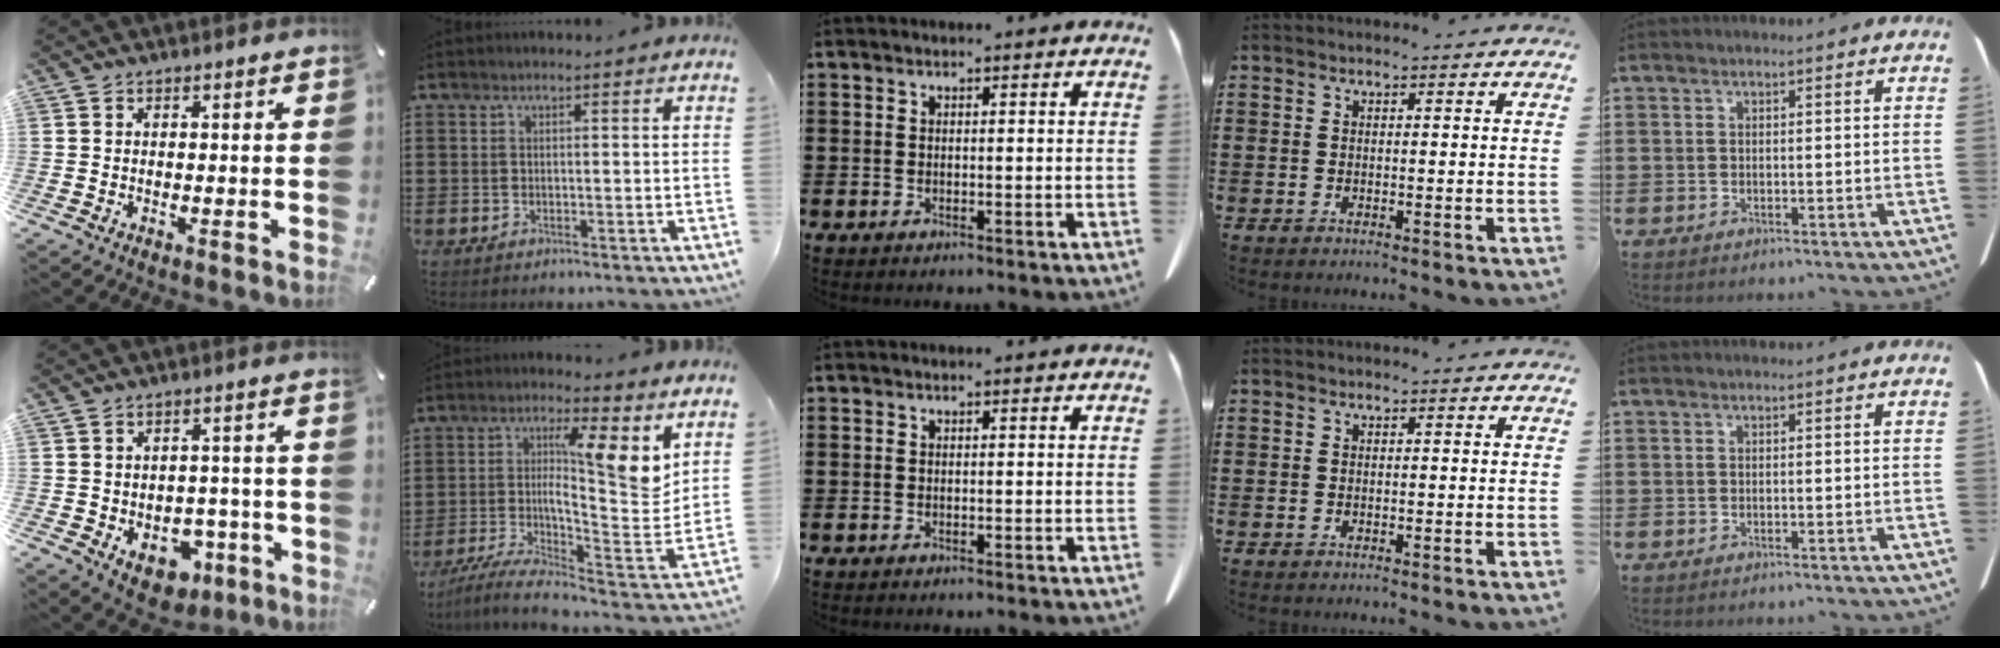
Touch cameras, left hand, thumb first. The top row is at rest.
{"thumb": {"total": 7.7, "force": [-2.5, 6.1, 3.8], "torque": [-0.031, 0.014, -0.036]}, "index": {"total": 10.9, "force": [4.7, 2.4, 9.5], "torque": [-0.163, -0.035, 0.074]}}